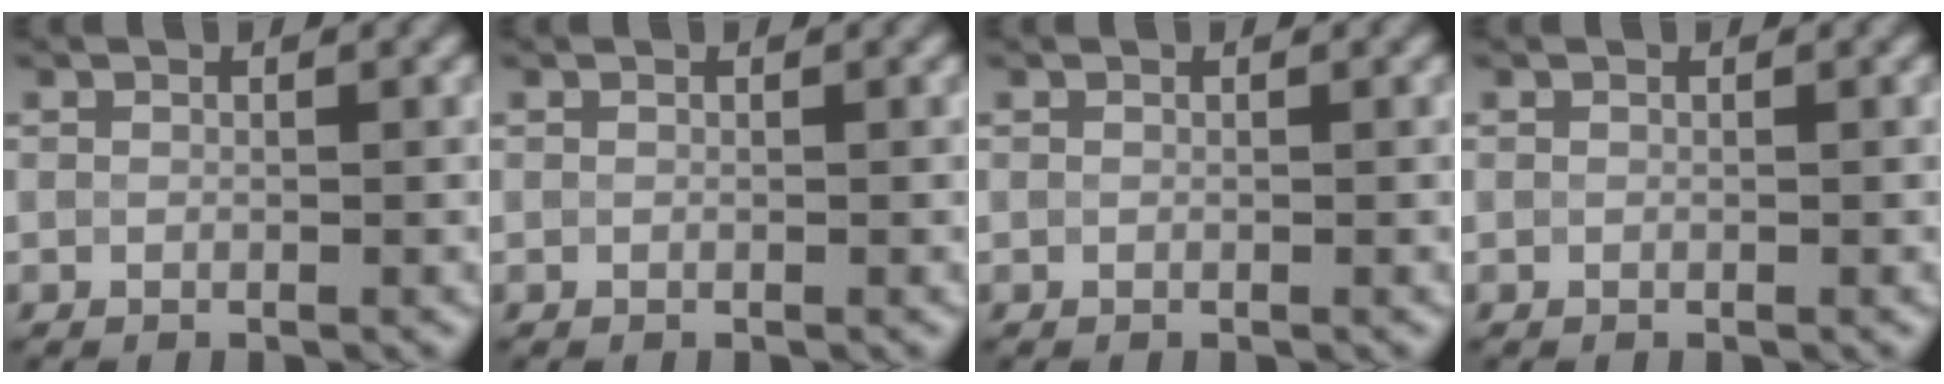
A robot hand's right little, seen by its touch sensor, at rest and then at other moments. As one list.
[{"total": 0.0}, {"total": 0.0}, {"total": 0.0}]